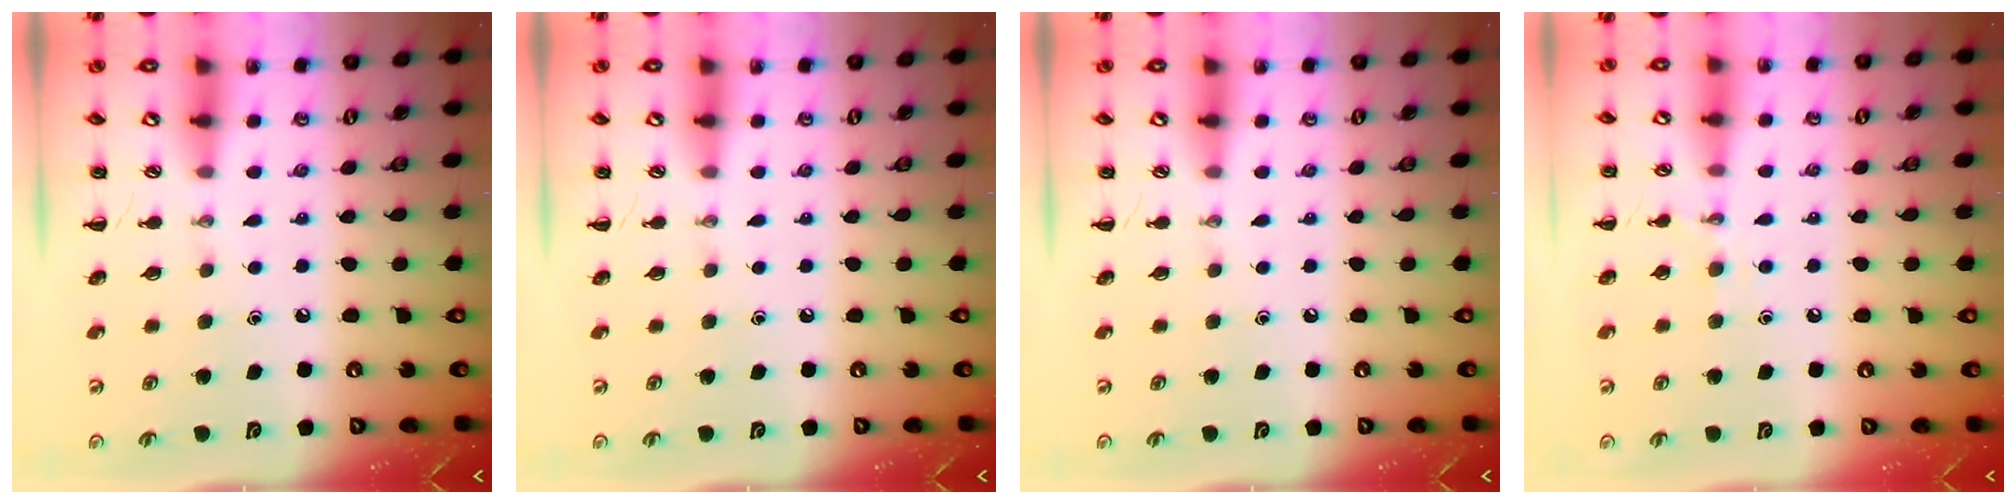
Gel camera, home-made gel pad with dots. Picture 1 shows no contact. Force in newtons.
{"total": 0.0}
{"total": 0.0}
{"total": 6.1, "press": 5.9, "slide": 1.7}